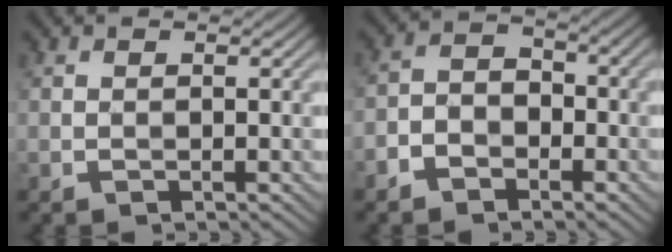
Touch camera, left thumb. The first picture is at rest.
{"total": 3.6, "force": [-2.5, 2.1, 1.5], "torque": [-0.026, 0.006, -0.057]}